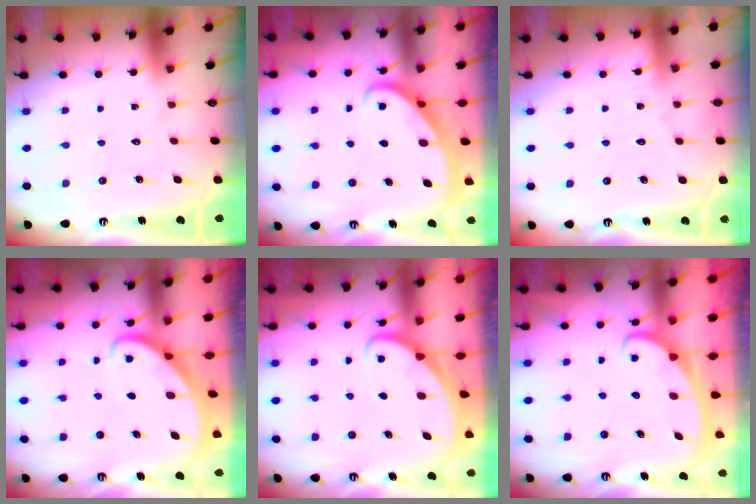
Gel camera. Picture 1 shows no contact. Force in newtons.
{"total": 2.3, "press": 2.3, "slide": 0.2}
{"total": 2.8, "press": 2.8, "slide": 0.3}
{"total": 2.6, "press": 2.6, "slide": 0.2}
{"total": 1.6, "press": 1.6, "slide": 0.1}
{"total": 2.4, "press": 2.3, "slide": 0.4}